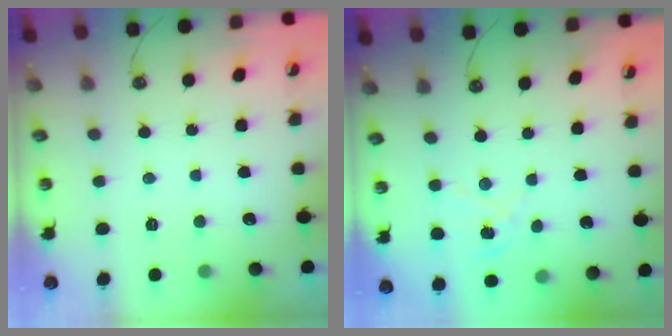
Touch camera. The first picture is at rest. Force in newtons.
{"total": 1.6, "press": 1.6, "slide": 0.2}